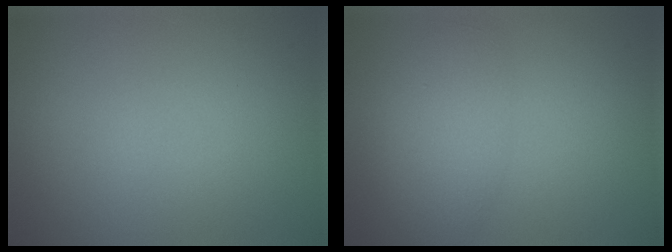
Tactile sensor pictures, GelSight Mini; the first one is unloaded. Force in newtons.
{"total": 3.5, "press": 3.5, "slide": 0.2}